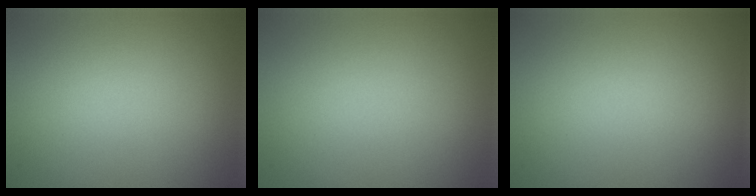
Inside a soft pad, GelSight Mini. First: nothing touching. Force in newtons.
{"total": 0.0}
{"total": 0.0}